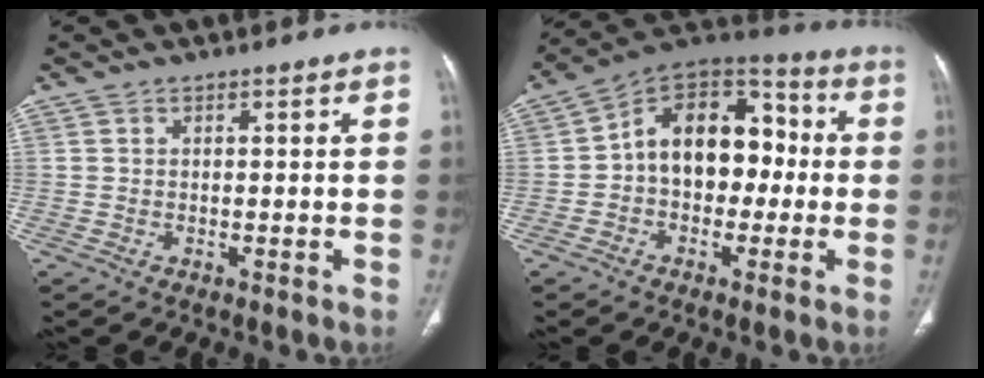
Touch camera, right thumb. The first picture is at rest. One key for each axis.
{"total": 15.4, "fx": -0.5, "fy": 10.8, "fz": 11.0, "tx": -0.117, "ty": 0.050, "tz": -0.023}